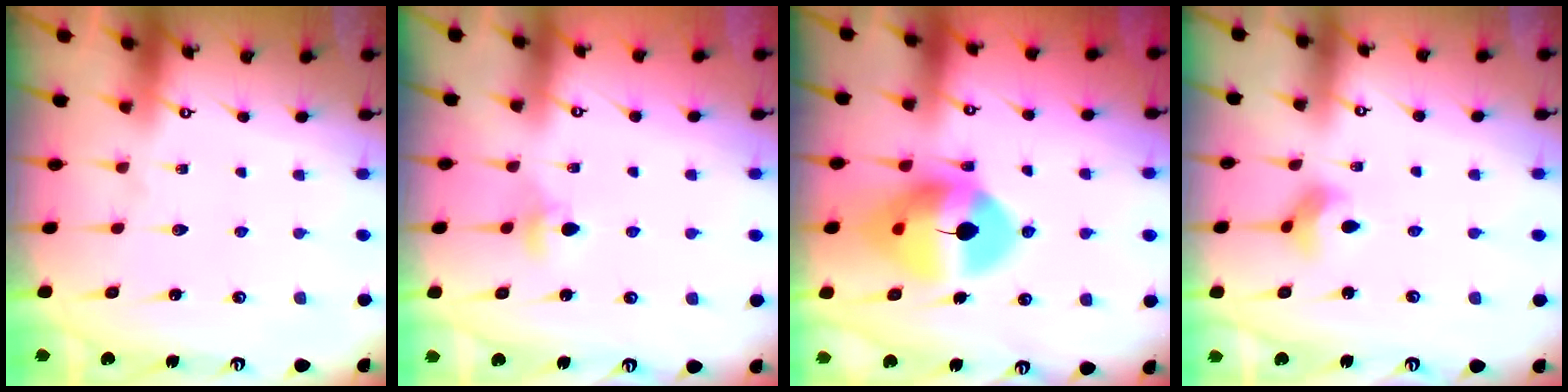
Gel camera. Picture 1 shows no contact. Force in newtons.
{"total": 4.1, "press": 4.0, "slide": 1.0}
{"total": 13.6, "press": 13.5, "slide": 2.0}
{"total": 3.5, "press": 3.4, "slide": 0.7}